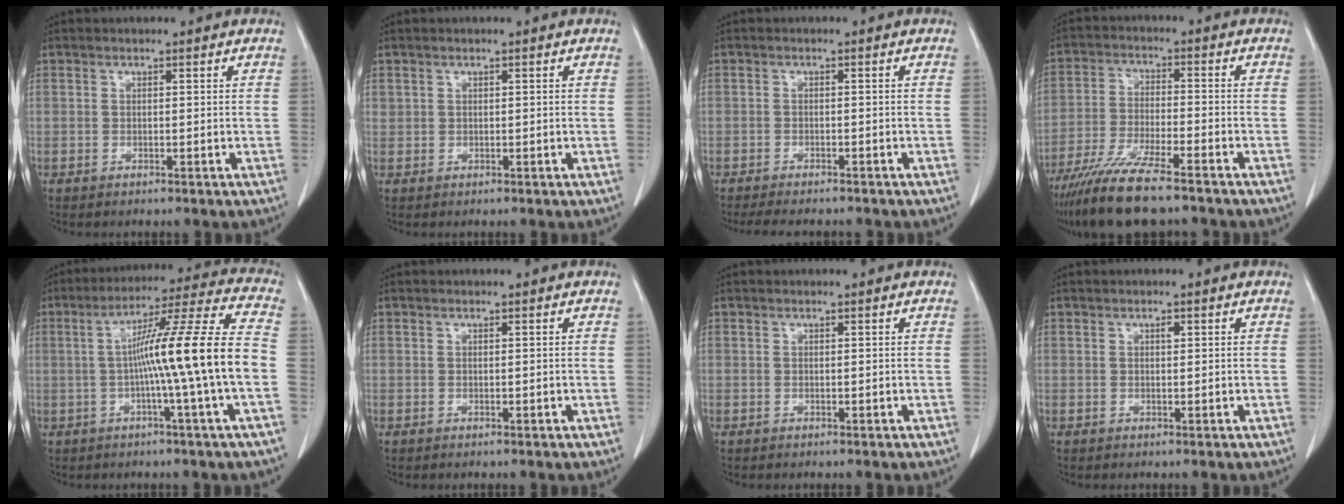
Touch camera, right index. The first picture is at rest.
{"total": 0.7, "force": [0.5, 0.4, 0.2], "torque": [0.006, -0.001, 0.006]}
{"total": 3.7, "force": [-3.4, 0.0, 1.4], "torque": [-0.013, -0.010, -0.056]}
{"total": 9.5, "force": [-7.5, 0.2, 5.9], "torque": [-0.111, -0.029, -0.142]}
{"total": 16.1, "force": [-1.7, -2.0, 15.9], "torque": [-0.250, 0.007, -0.038]}
{"total": 0.0}
{"total": 0.0}
{"total": 1.0, "force": [0.5, 0.4, 0.8], "torque": [-0.009, -0.002, 0.006]}